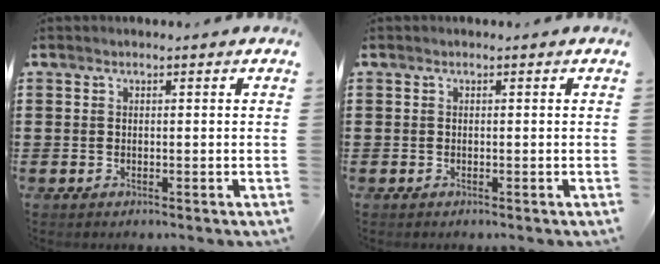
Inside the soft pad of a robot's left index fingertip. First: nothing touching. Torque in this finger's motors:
{"motor_torque": [0.00, 0.00, 0.00, 0.00]}